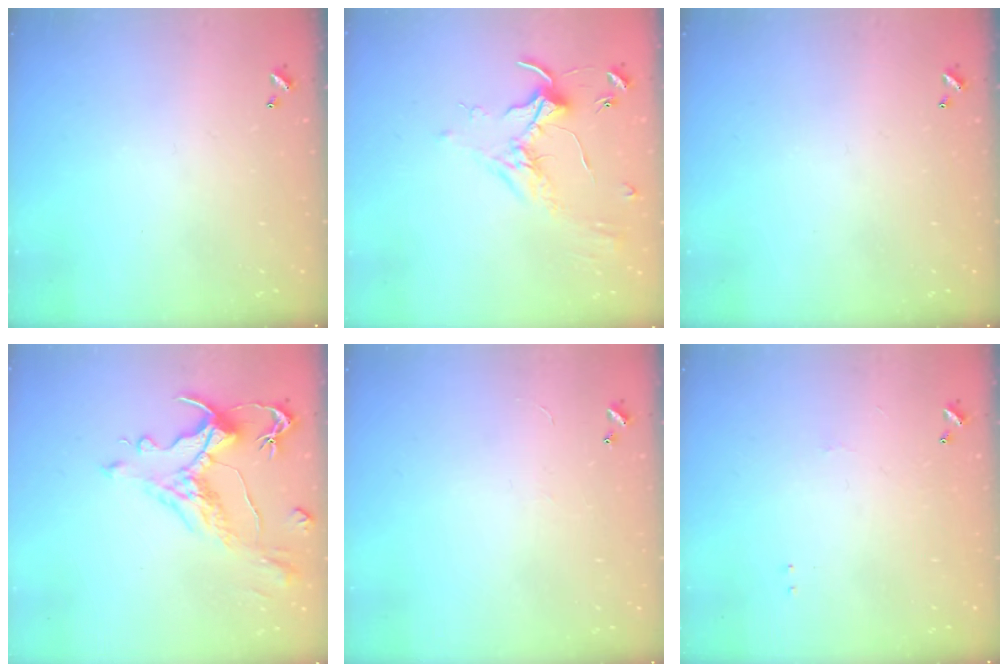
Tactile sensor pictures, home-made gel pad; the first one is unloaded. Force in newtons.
{"total": 1.8, "press": 1.7, "slide": 0.4}
{"total": 0.0}
{"total": 1.1, "press": 0.0, "slide": 1.1}
{"total": 2.3, "press": 2.3, "slide": 0.4}
{"total": 1.0, "press": 0.9, "slide": 0.5}